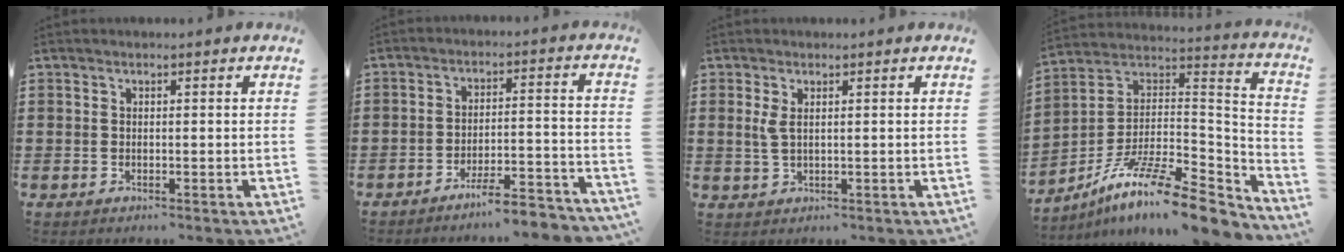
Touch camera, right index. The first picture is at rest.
{"total": 5.9, "force": [-5.4, 0.0, 2.5], "torque": [-0.040, -0.004, -0.101]}
{"total": 2.5, "force": [0.9, 0.9, 2.2], "torque": [-0.047, 0.006, 0.015]}
{"total": 14.3, "force": [-10.3, 3.0, 9.4], "torque": [-0.164, 0.020, -0.185]}